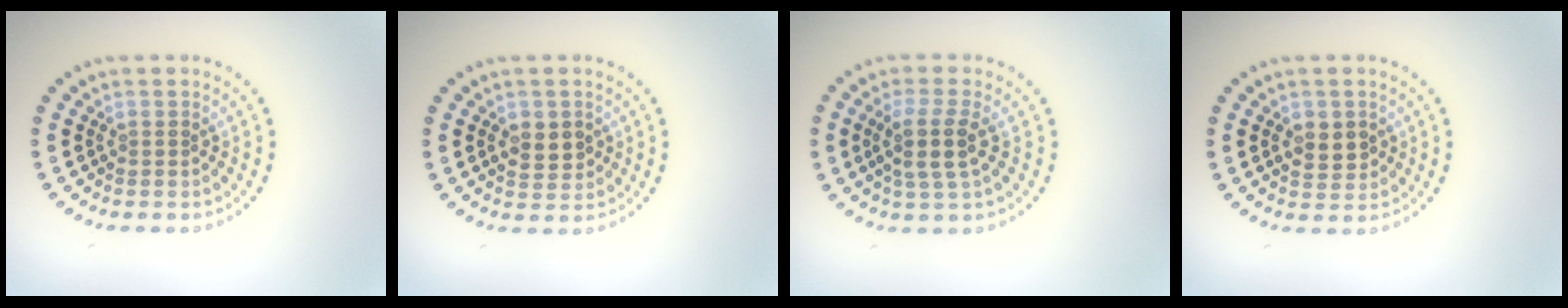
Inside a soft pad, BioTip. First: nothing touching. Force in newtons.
{"total": 2.5, "press": 2.4, "slide": 0.4}
{"total": 3.0, "press": 2.5, "slide": 1.6}
{"total": 2.5, "press": 2.4, "slide": 0.4}